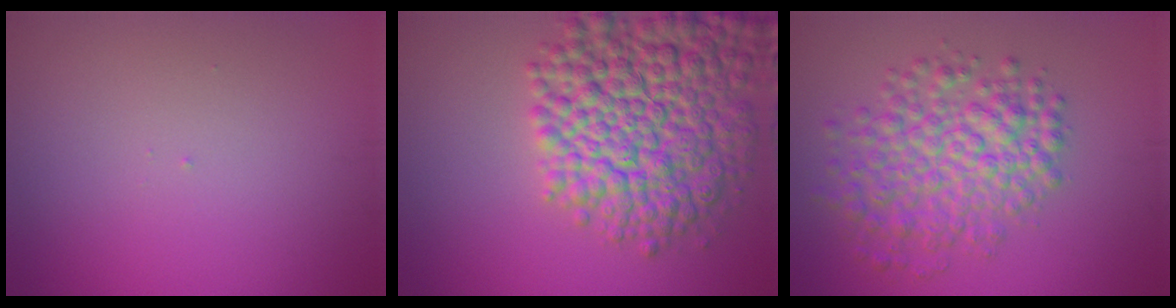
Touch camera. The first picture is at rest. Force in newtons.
{"total": 11.7, "press": 11.7, "slide": 0.5}
{"total": 6.4, "press": 6.4, "slide": 0.2}